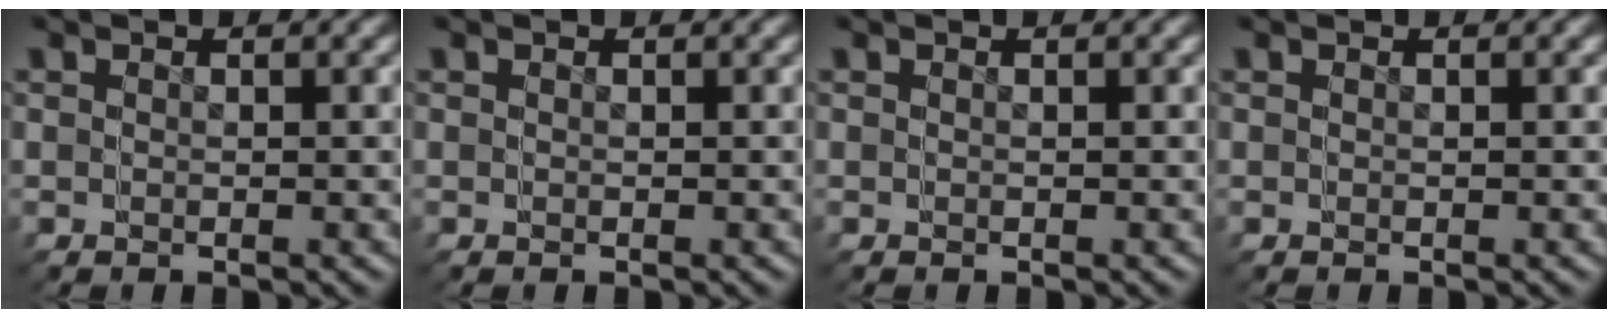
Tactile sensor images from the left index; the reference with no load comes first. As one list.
[{"total": 0.0}, {"total": 0.0}, {"total": 0.0}]